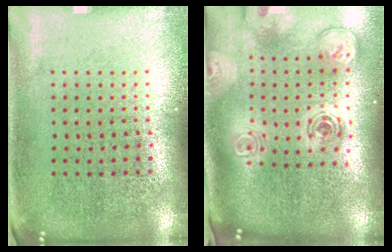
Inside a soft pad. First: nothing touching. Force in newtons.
{"total": 3.0, "press": 2.1, "slide": 2.2}